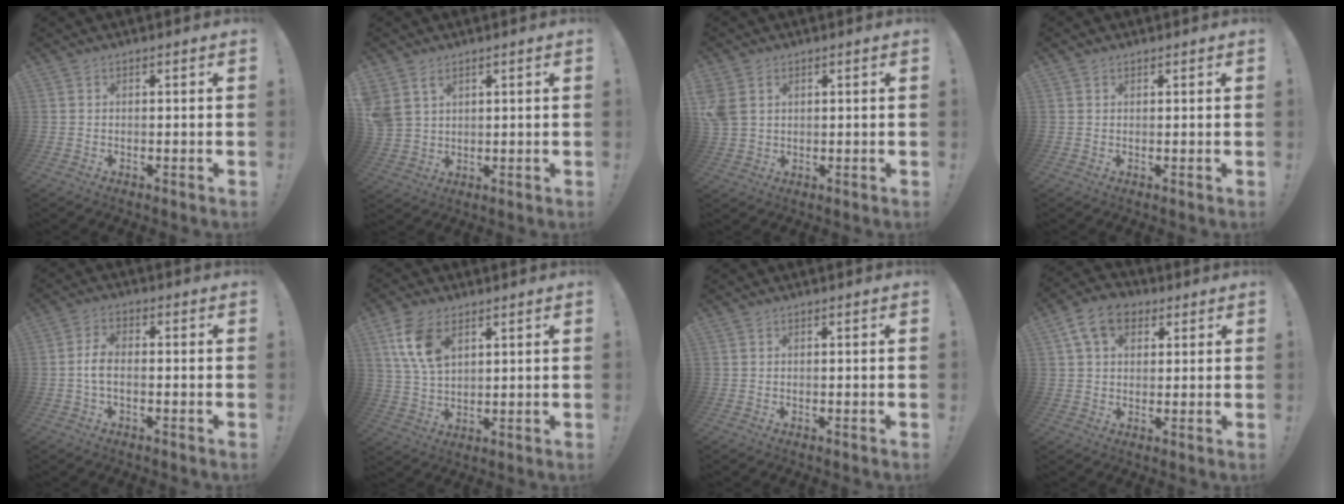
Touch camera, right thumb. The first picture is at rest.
{"total": 5.2, "force": [3.1, 3.7, 2.1], "torque": [-0.037, -0.011, 0.064]}
{"total": 5.6, "force": [2.0, 4.3, 3.0], "torque": [-0.075, -0.004, 0.040]}
{"total": 0.9, "force": [0.7, 0.5, 0.1], "torque": [0.004, -0.002, 0.013]}
{"total": 5.2, "force": [-1.0, 2.5, 4.4], "torque": [-0.095, 0.005, -0.016]}
{"total": 10.9, "force": [5.3, 6.4, 7.1], "torque": [-0.143, -0.010, 0.101]}
{"total": 0.0}
{"total": 10.7, "force": [4.5, 7.3, 6.3], "torque": [-0.104, 0.001, 0.088]}